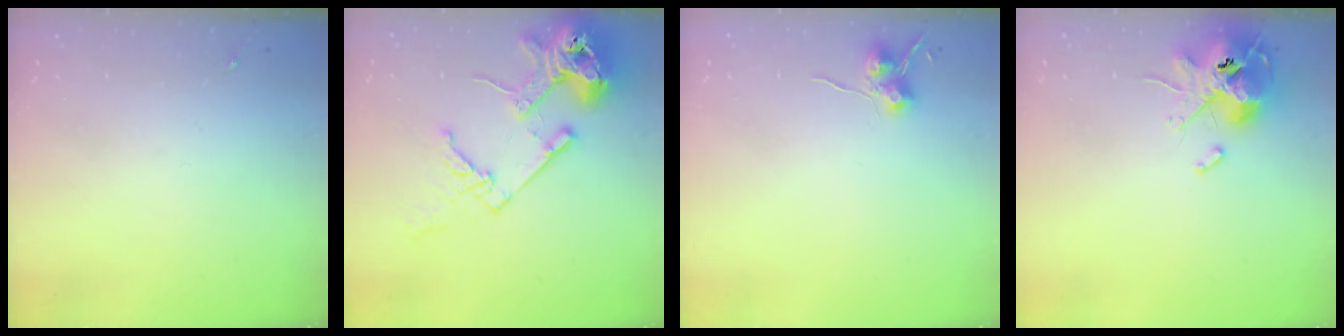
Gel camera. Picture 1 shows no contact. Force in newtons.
{"total": 18.6, "press": 18.4, "slide": 2.2}
{"total": 6.9, "press": 6.9, "slide": 0.6}
{"total": 13.1, "press": 12.9, "slide": 2.1}